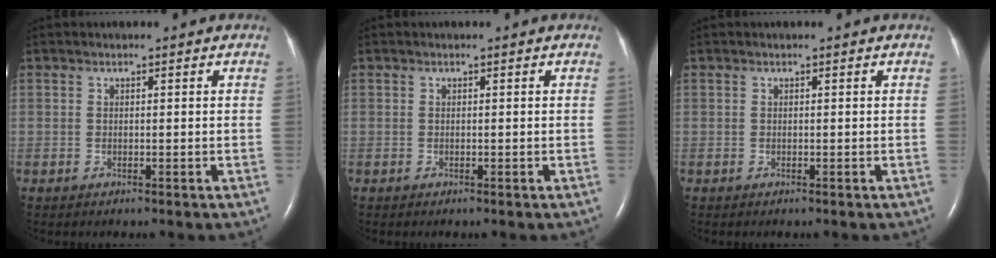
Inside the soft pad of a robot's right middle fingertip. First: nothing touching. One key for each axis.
{"total": 0.0}
{"total": 0.0}